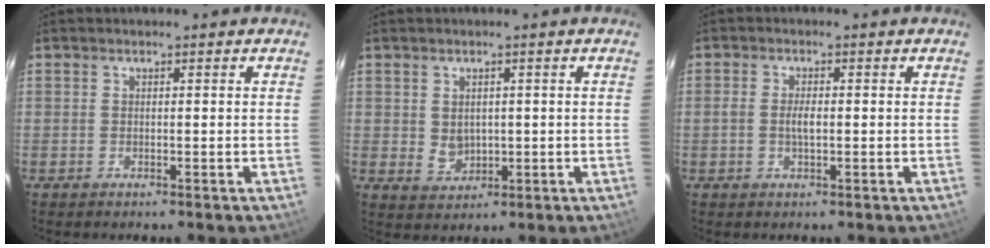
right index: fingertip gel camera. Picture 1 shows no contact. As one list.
[{"total": 3.6, "force": [0.3, 3.0, 1.9], "torque": [-0.033, 0.000, 0.014]}, {"total": 2.4, "force": [-0.3, 0.8, 2.2], "torque": [-0.044, 0.000, -0.006]}]